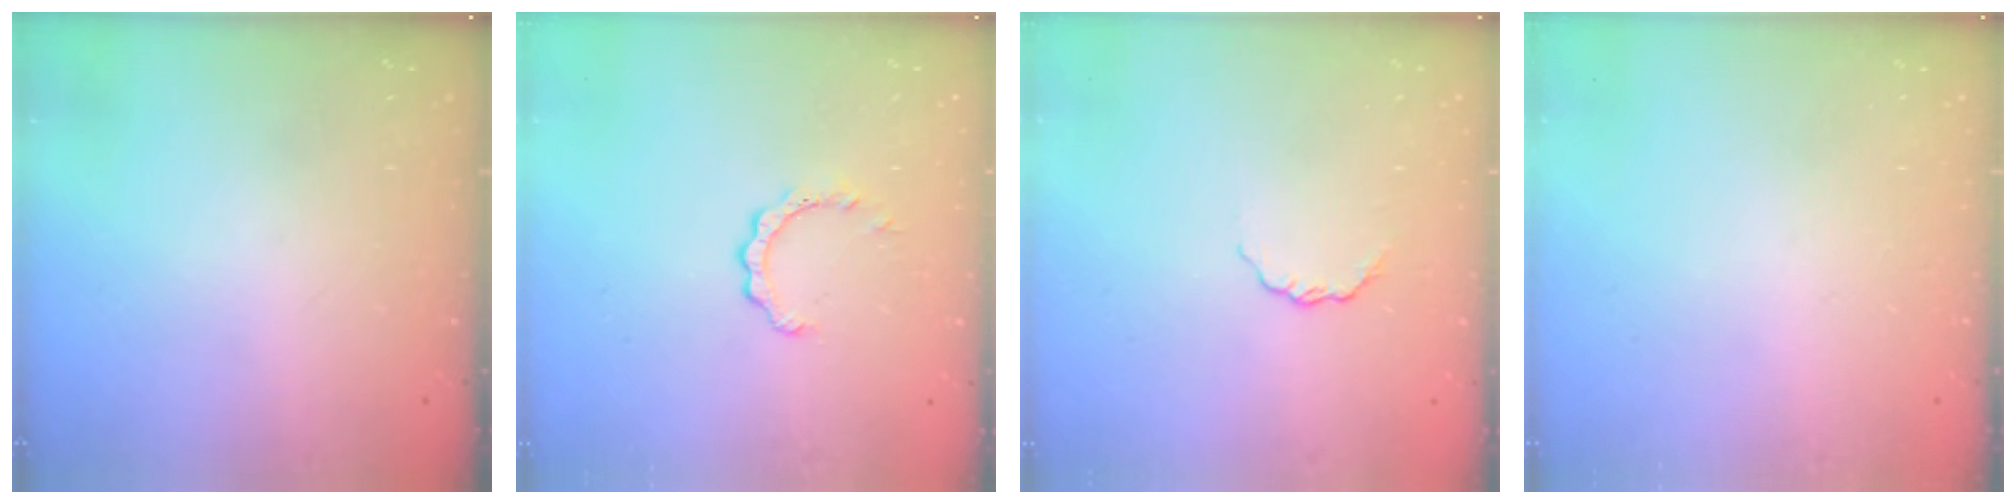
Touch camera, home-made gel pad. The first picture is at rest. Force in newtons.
{"total": 2.2, "press": 2.2, "slide": 0.1}
{"total": 3.3, "press": 3.3, "slide": 0.3}
{"total": 0.0}